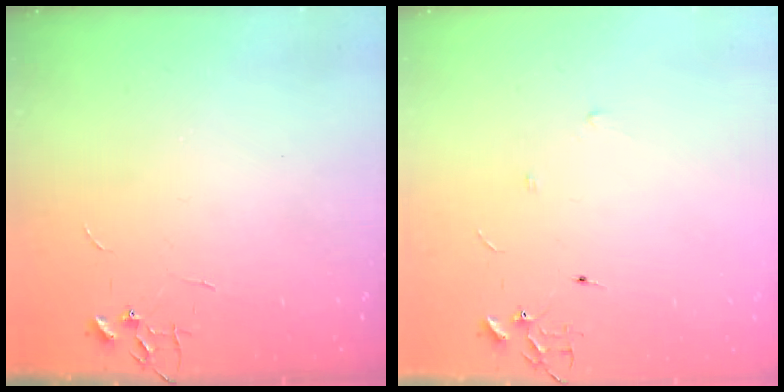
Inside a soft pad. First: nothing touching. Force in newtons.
{"total": 5.7, "press": 5.7, "slide": 0.5}